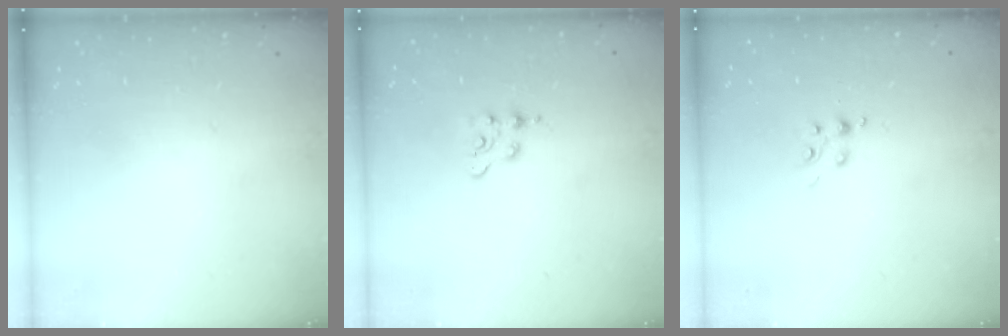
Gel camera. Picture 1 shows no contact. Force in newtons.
{"total": 2.9, "press": 2.9, "slide": 0.4}
{"total": 4.9, "press": 4.9, "slide": 0.7}